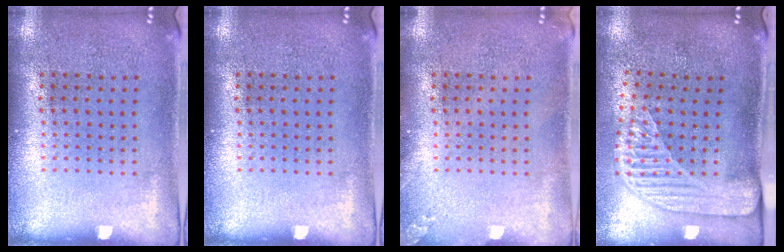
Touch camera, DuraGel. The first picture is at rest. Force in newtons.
{"total": 0.0}
{"total": 0.9, "press": 0.9, "slide": 0.1}
{"total": 2.3, "press": 1.7, "slide": 1.5}